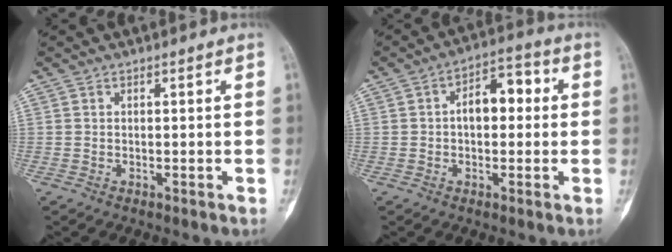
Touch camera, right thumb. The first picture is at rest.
{"total": 7.9, "force": [0.7, 4.7, 6.3], "torque": [-0.071, 0.028, 0.001]}